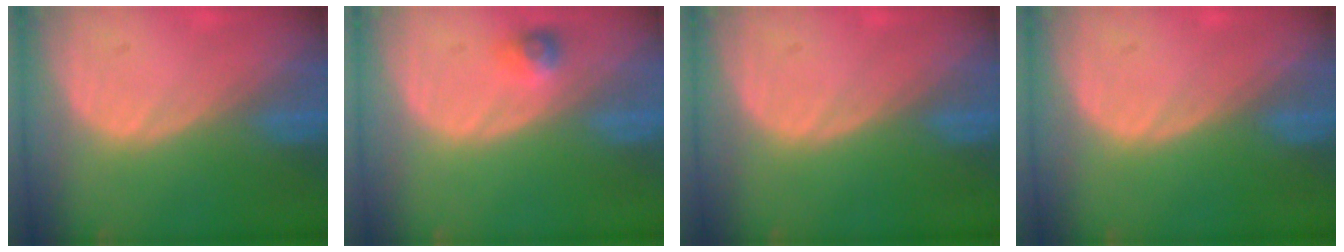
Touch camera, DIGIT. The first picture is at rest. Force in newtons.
{"total": 2.2, "press": 2.2, "slide": 0.2}
{"total": 0.0}
{"total": 0.0}